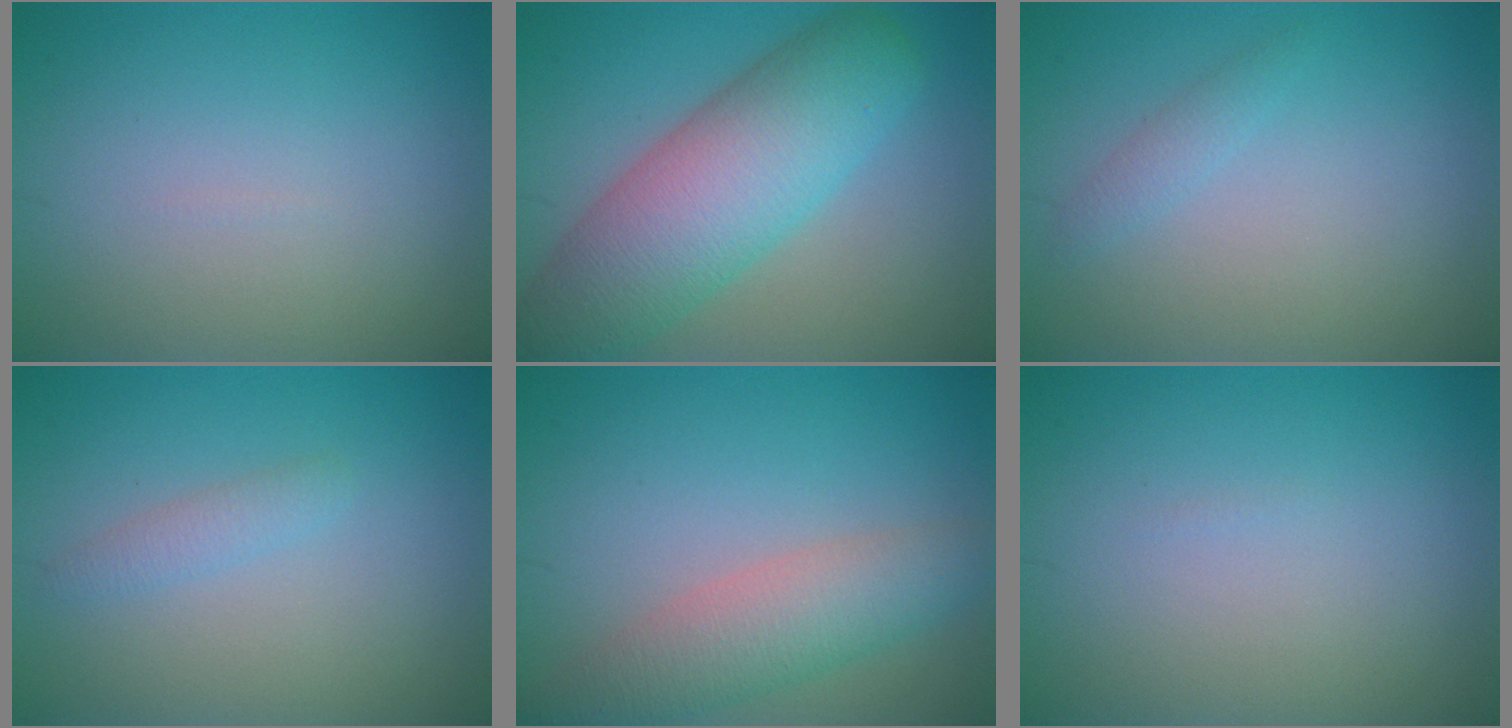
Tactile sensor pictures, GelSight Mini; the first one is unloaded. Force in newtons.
{"total": 9.5, "press": 9.5, "slide": 0.5}
{"total": 1.1, "press": 1.1, "slide": 0.1}
{"total": 1.3, "press": 1.3, "slide": 0.0}
{"total": 4.7, "press": 4.7, "slide": 0.3}
{"total": 0.0}